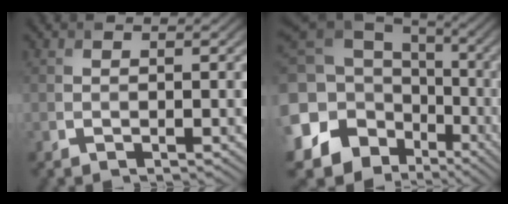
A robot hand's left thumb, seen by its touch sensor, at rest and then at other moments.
{"total": 21.5, "force": [-5.0, 18.5, 9.7], "torque": [-0.272, -0.050, -0.094]}